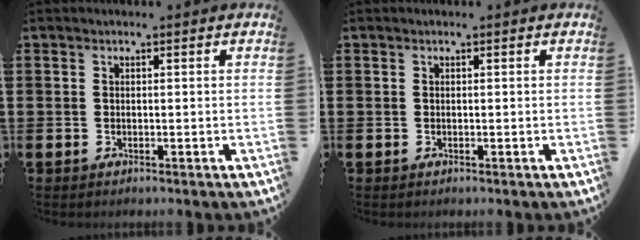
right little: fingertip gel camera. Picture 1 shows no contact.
{"total": 0.0}